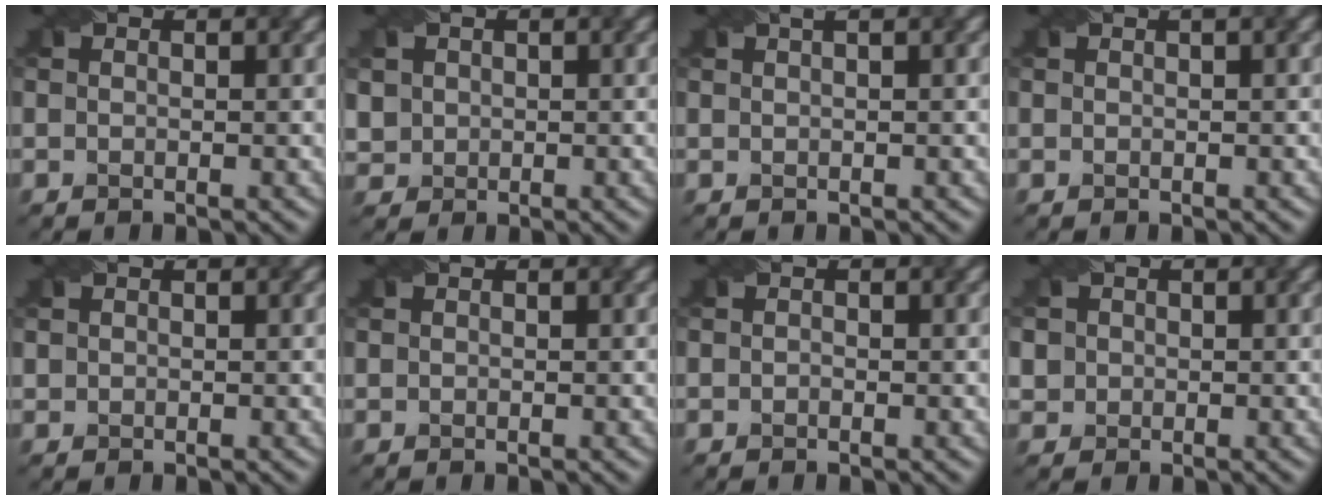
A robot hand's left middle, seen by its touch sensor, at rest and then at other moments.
{"total": 2.9, "force": [1.0, 2.5, 1.0], "torque": [-0.039, 0.015, 0.029]}
{"total": 0.9, "force": [0.5, -0.1, 0.7], "torque": [-0.008, 0.004, 0.018]}
{"total": 0.5, "force": [0.1, -0.1, 0.5], "torque": [-0.005, 0.002, 0.010]}
{"total": 0.0}
{"total": 0.0}
{"total": 0.0}
{"total": 3.9, "force": [1.4, 3.3, 1.5], "torque": [-0.035, 0.022, 0.015]}